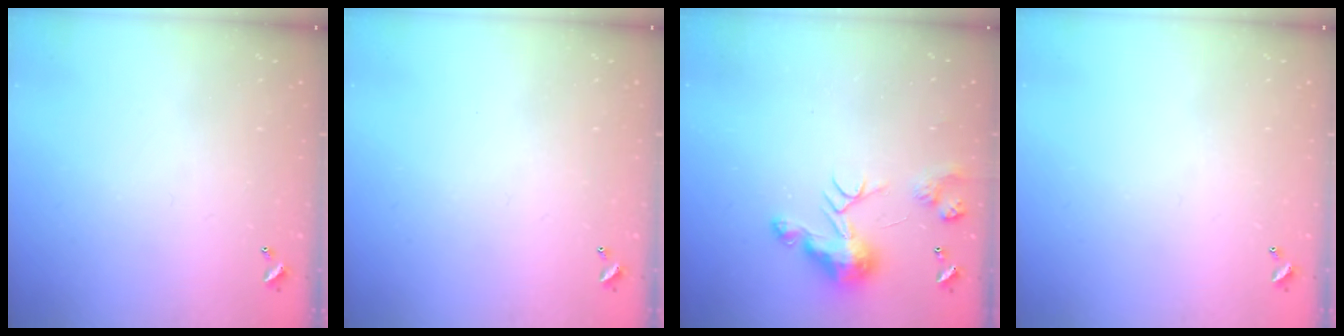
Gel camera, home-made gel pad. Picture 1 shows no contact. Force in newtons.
{"total": 0.0}
{"total": 8.7, "press": 8.6, "slide": 0.2}
{"total": 0.0}